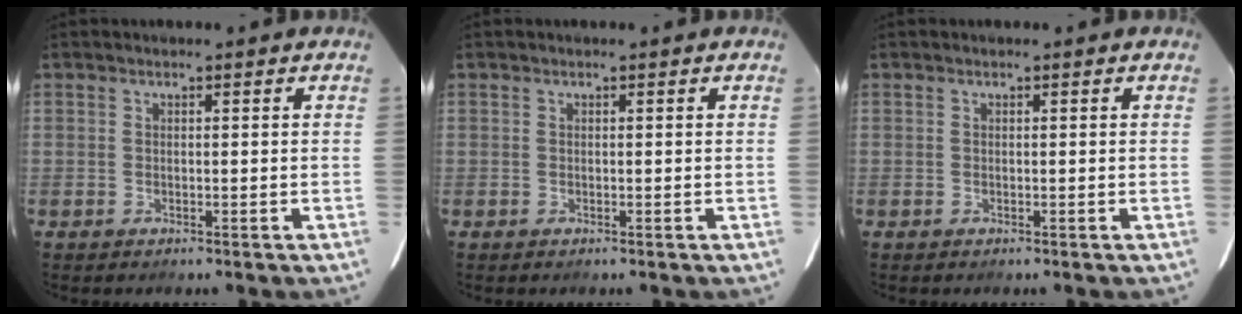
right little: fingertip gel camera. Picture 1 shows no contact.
{"total": 0.0}
{"total": 0.0}